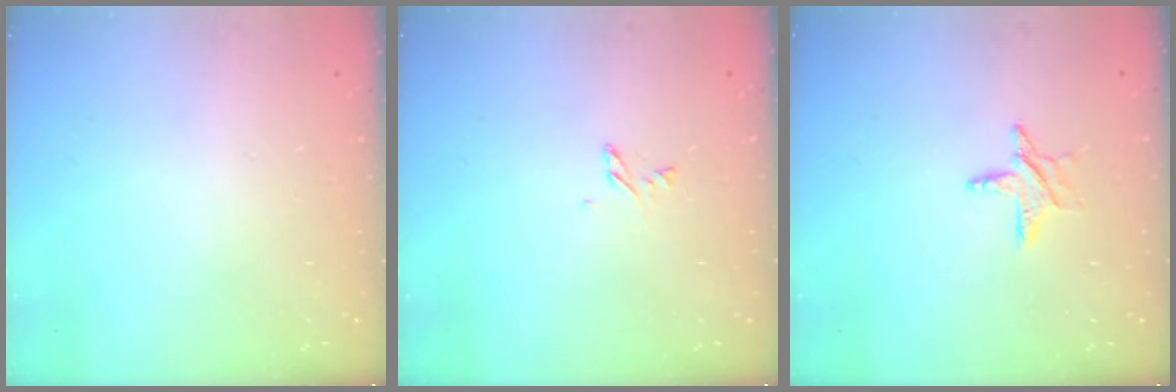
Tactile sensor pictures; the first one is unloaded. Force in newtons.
{"total": 4.3, "press": 4.3, "slide": 0.4}
{"total": 6.6, "press": 6.5, "slide": 0.4}